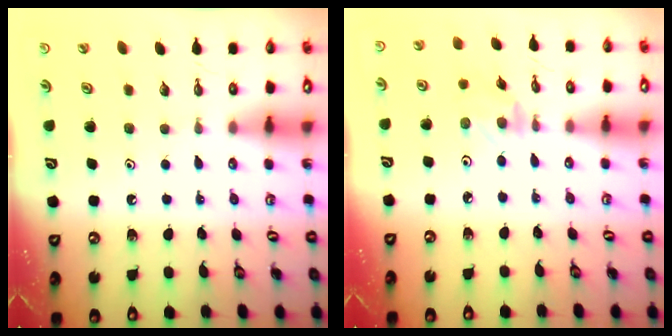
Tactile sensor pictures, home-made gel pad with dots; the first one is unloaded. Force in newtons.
{"total": 0.8, "press": 0.6, "slide": 0.5}